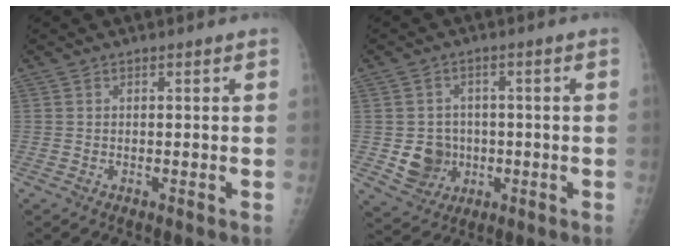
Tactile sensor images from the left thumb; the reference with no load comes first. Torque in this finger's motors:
{"motor_torque": [0.41, 0.40, 0.39, 0.31, 0.00]}